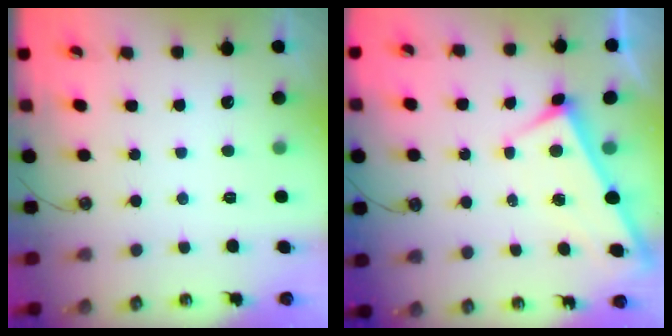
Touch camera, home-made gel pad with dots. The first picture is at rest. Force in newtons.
{"total": 2.5, "press": 2.5, "slide": 0.3}